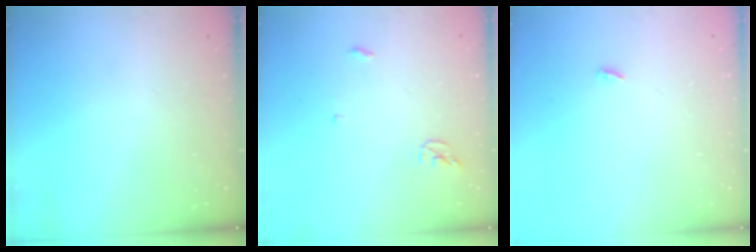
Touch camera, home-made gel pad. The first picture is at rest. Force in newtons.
{"total": 4.3, "press": 4.3, "slide": 0.3}
{"total": 2.3, "press": 2.3, "slide": 0.2}